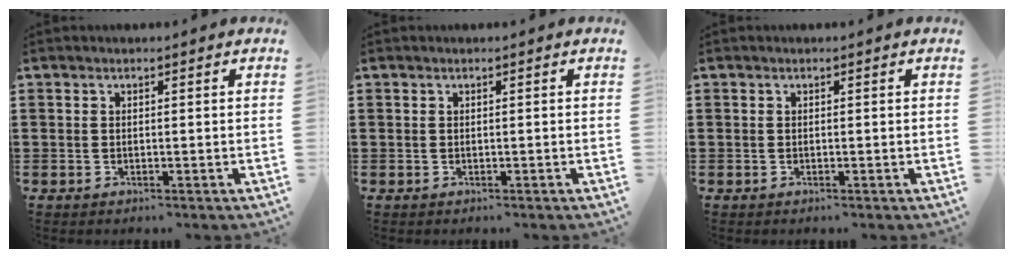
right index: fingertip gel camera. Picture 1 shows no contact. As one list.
[{"total": 0.0}, {"total": 0.0}]